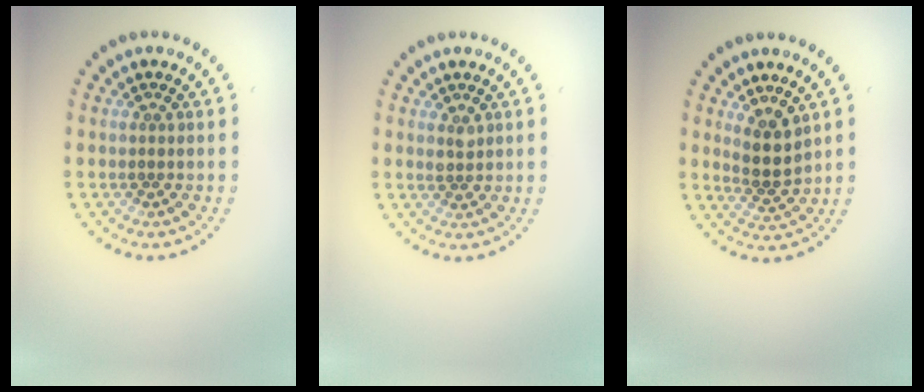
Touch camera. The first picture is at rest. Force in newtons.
{"total": 1.0, "press": 1.0, "slide": 0.1}
{"total": 2.7, "press": 2.2, "slide": 1.5}